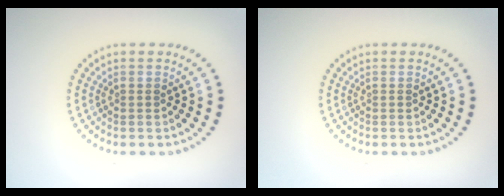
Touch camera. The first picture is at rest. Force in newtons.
{"total": 0.0}